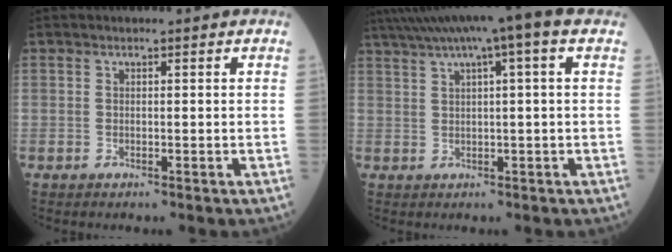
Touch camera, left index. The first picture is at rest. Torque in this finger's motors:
{"motor_torque": [0.29, -1.55, 0.14, 0.17]}